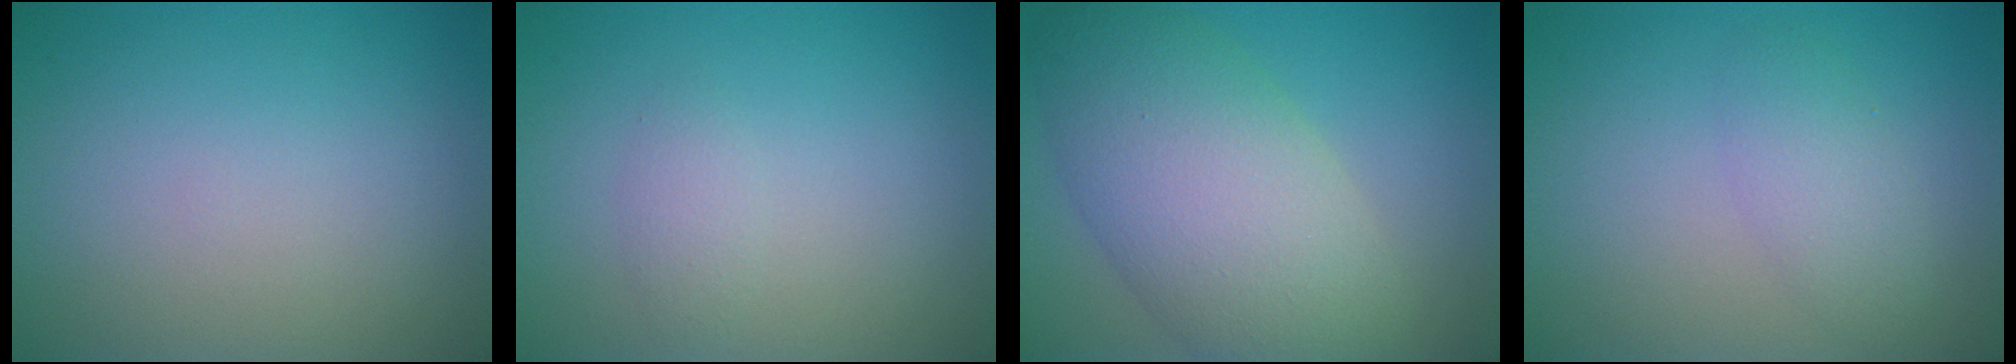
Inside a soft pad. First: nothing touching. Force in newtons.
{"total": 1.1, "press": 1.1, "slide": 0.1}
{"total": 9.6, "press": 9.6, "slide": 0.7}
{"total": 2.4, "press": 2.4, "slide": 0.1}